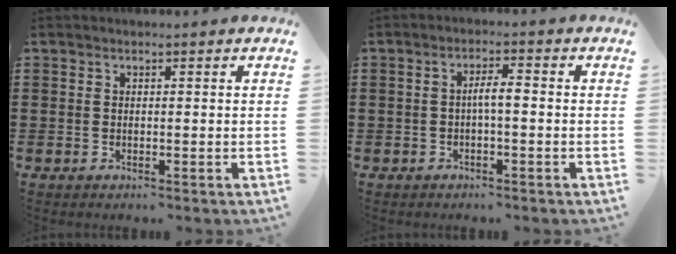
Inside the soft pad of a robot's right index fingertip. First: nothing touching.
{"total": 2.6, "force": [-0.4, 0.4, 2.5], "torque": [-0.047, 0.003, -0.010]}